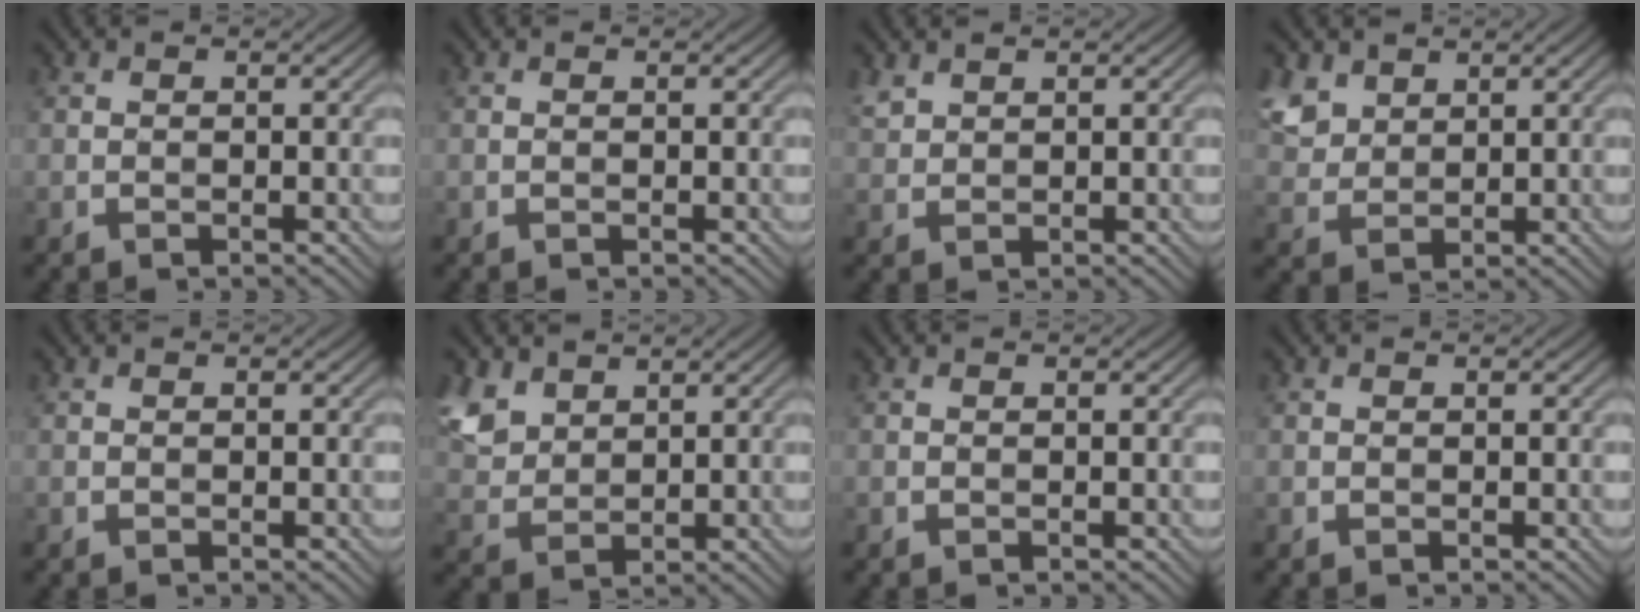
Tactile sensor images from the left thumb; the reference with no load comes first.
{"total": 0.0}
{"total": 1.7, "force": [1.4, 0.8, 0.6], "torque": [-0.020, 0.002, 0.035]}
{"total": 5.1, "force": [3.0, 3.4, 2.4], "torque": [-0.073, 0.003, 0.065]}
{"total": 0.0}
{"total": 6.0, "force": [3.5, 3.8, 3.0], "torque": [-0.092, 0.002, 0.077]}
{"total": 0.0}
{"total": 0.0}